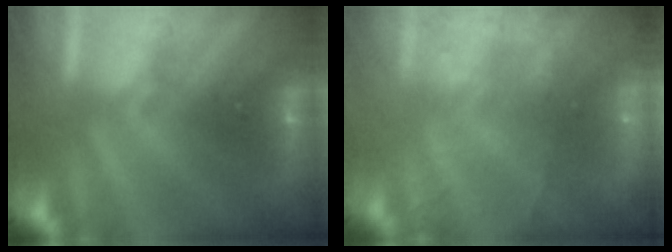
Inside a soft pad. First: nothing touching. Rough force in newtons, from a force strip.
{"total": 7.7}